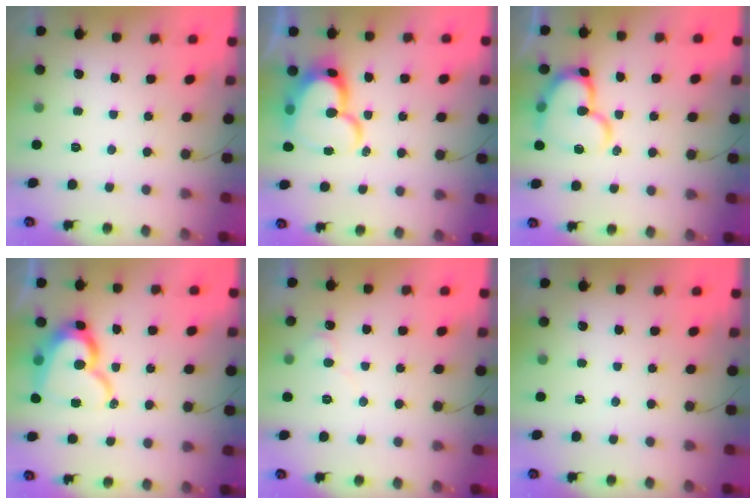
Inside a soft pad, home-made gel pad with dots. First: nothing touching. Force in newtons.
{"total": 19.0, "press": 19.0, "slide": 1.3}
{"total": 16.3, "press": 16.2, "slide": 1.6}
{"total": 16.5, "press": 16.5, "slide": 1.3}
{"total": 4.4, "press": 4.4, "slide": 0.4}
{"total": 0.0}